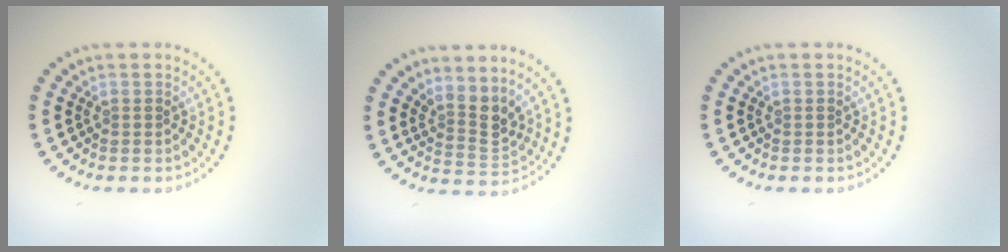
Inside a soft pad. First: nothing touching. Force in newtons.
{"total": 2.9, "press": 2.1, "slide": 2.0}
{"total": 0.0}